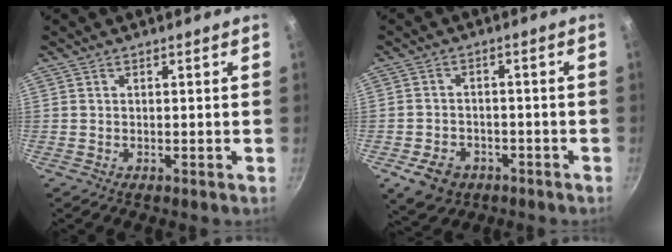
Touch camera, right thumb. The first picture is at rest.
{"total": 7.4, "force": [-3.5, 5.5, 3.4], "torque": [-0.044, 0.027, -0.045]}